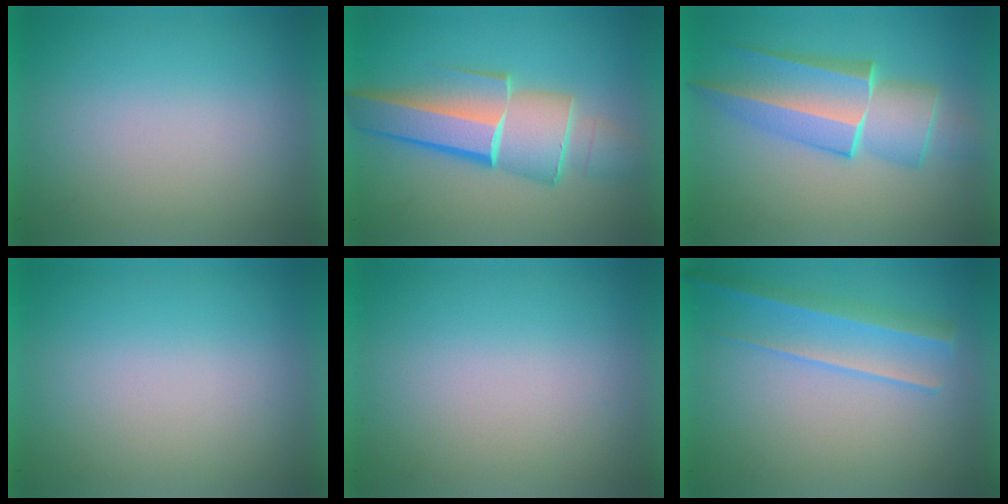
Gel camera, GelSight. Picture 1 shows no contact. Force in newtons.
{"total": 6.7}
{"total": 5.8}
{"total": 0.0}
{"total": 0.0}
{"total": 2.1}